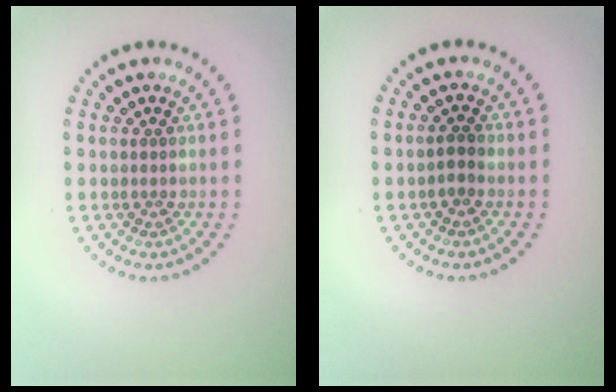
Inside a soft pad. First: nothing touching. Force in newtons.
{"total": 1.2, "press": 1.1, "slide": 0.3}